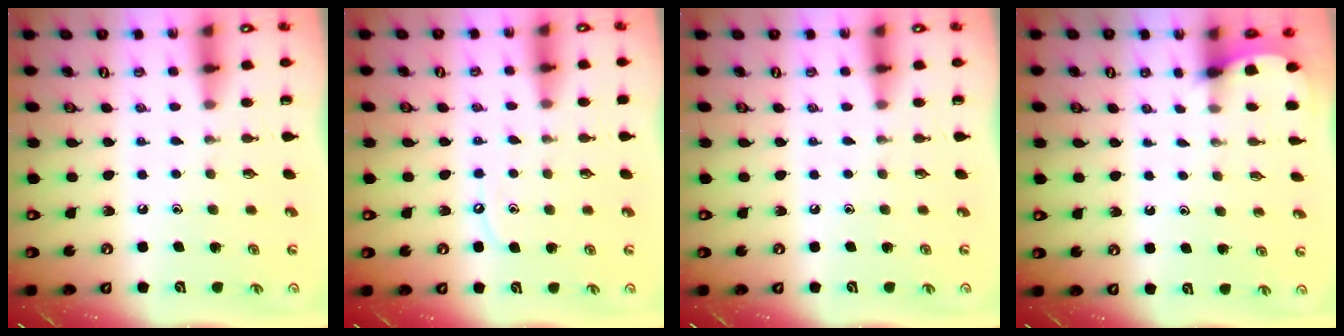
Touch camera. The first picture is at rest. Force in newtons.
{"total": 5.5, "press": 5.5, "slide": 0.5}
{"total": 0.0}
{"total": 1.0, "press": 0.9, "slide": 0.1}